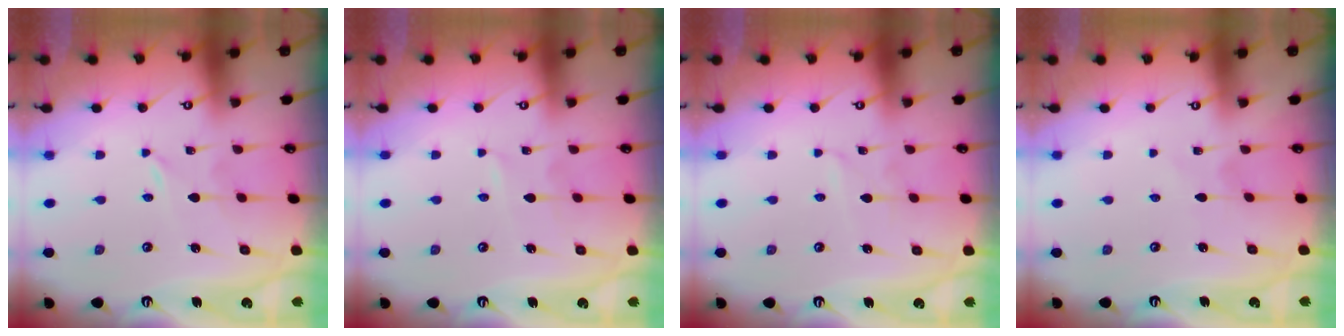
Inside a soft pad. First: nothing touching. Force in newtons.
{"total": 2.2, "press": 2.2, "slide": 0.3}
{"total": 0.9, "press": 0.9, "slide": 0.1}
{"total": 1.4, "press": 1.4, "slide": 0.1}